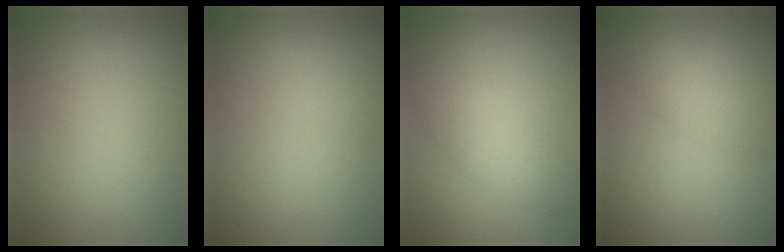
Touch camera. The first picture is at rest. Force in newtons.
{"total": 0.6, "press": 0.6, "slide": 0.0}
{"total": 3.2, "press": 3.2, "slide": 0.0}
{"total": 3.0, "press": 3.0, "slide": 0.2}